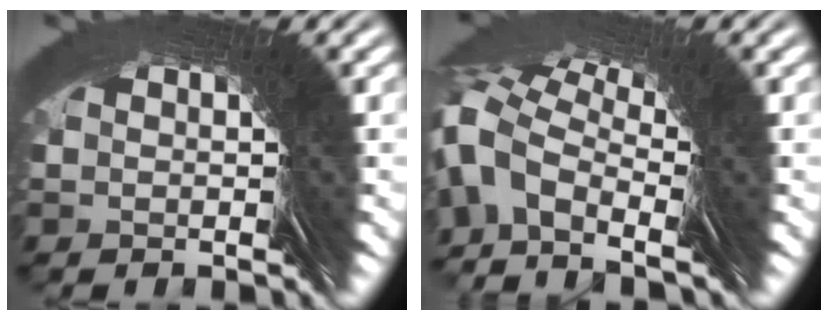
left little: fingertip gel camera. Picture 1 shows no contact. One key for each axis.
{"total": 3.1, "fx": 2.4, "fy": 1.8, "fz": 1.0, "tx": -0.013, "ty": 0.033, "tz": 0.009}